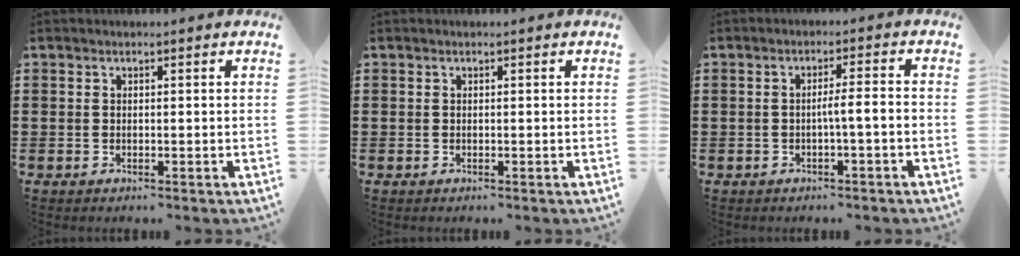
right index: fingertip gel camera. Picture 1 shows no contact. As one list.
[{"total": 0.0}, {"total": 2.8, "force": [-1.0, -0.1, 2.7], "torque": [-0.048, -0.003, -0.020]}]